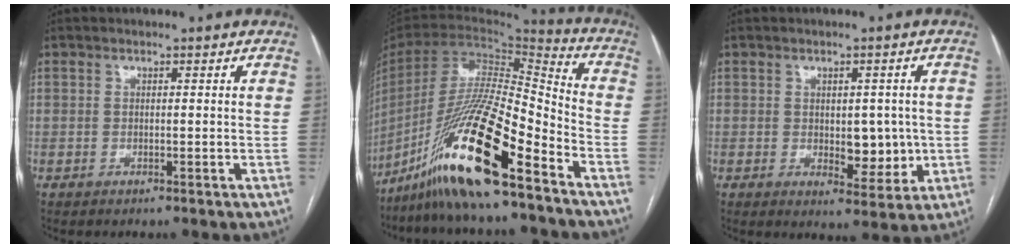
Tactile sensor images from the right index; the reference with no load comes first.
{"total": 22.1, "force": [-14.3, 2.0, 16.8], "torque": [-0.339, -0.036, -0.268]}
{"total": 6.3, "force": [-0.3, 3.5, 5.3], "torque": [-0.061, -0.002, 0.007]}